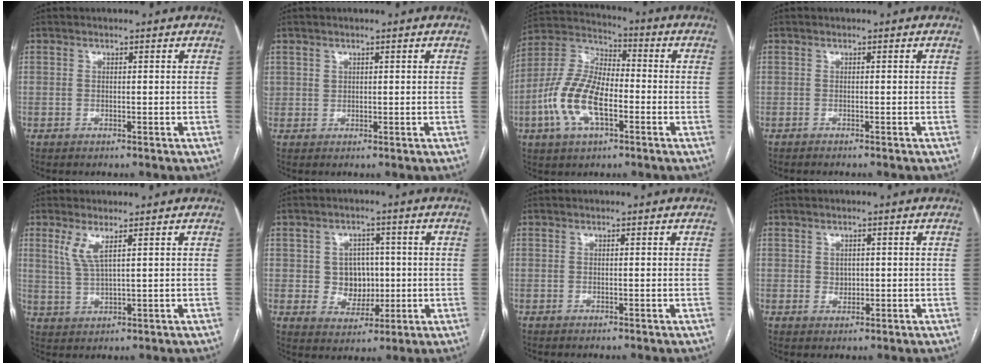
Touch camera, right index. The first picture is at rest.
{"total": 1.7, "force": [0.9, 1.5, 0.2], "torque": [0.006, 0.005, 0.013]}
{"total": 13.7, "force": [-4.1, 6.1, 11.5], "torque": [-0.257, 0.014, -0.080]}
{"total": 2.4, "force": [-2.2, 0.1, 1.0], "torque": [-0.014, -0.002, -0.026]}
{"total": 3.9, "force": [2.0, 0.4, 3.4], "torque": [-0.081, -0.001, 0.049]}
{"total": 6.2, "force": [0.2, 5.6, 2.8], "torque": [-0.039, 0.014, 0.013]}
{"total": 0.0}
{"total": 1.9, "force": [0.3, 1.7, 0.9], "torque": [-0.013, -0.001, 0.007]}